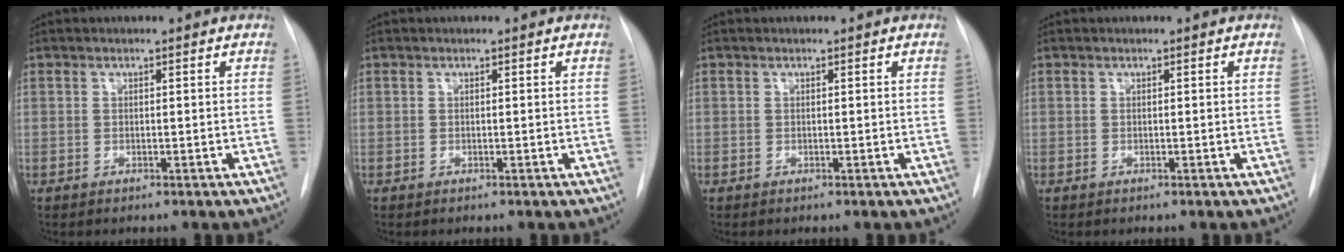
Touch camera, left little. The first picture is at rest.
{"total": 0.0}
{"total": 0.0}
{"total": 0.0}